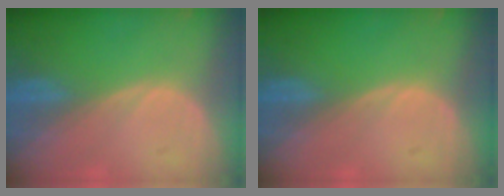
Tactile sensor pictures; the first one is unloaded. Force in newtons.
{"total": 0.0}